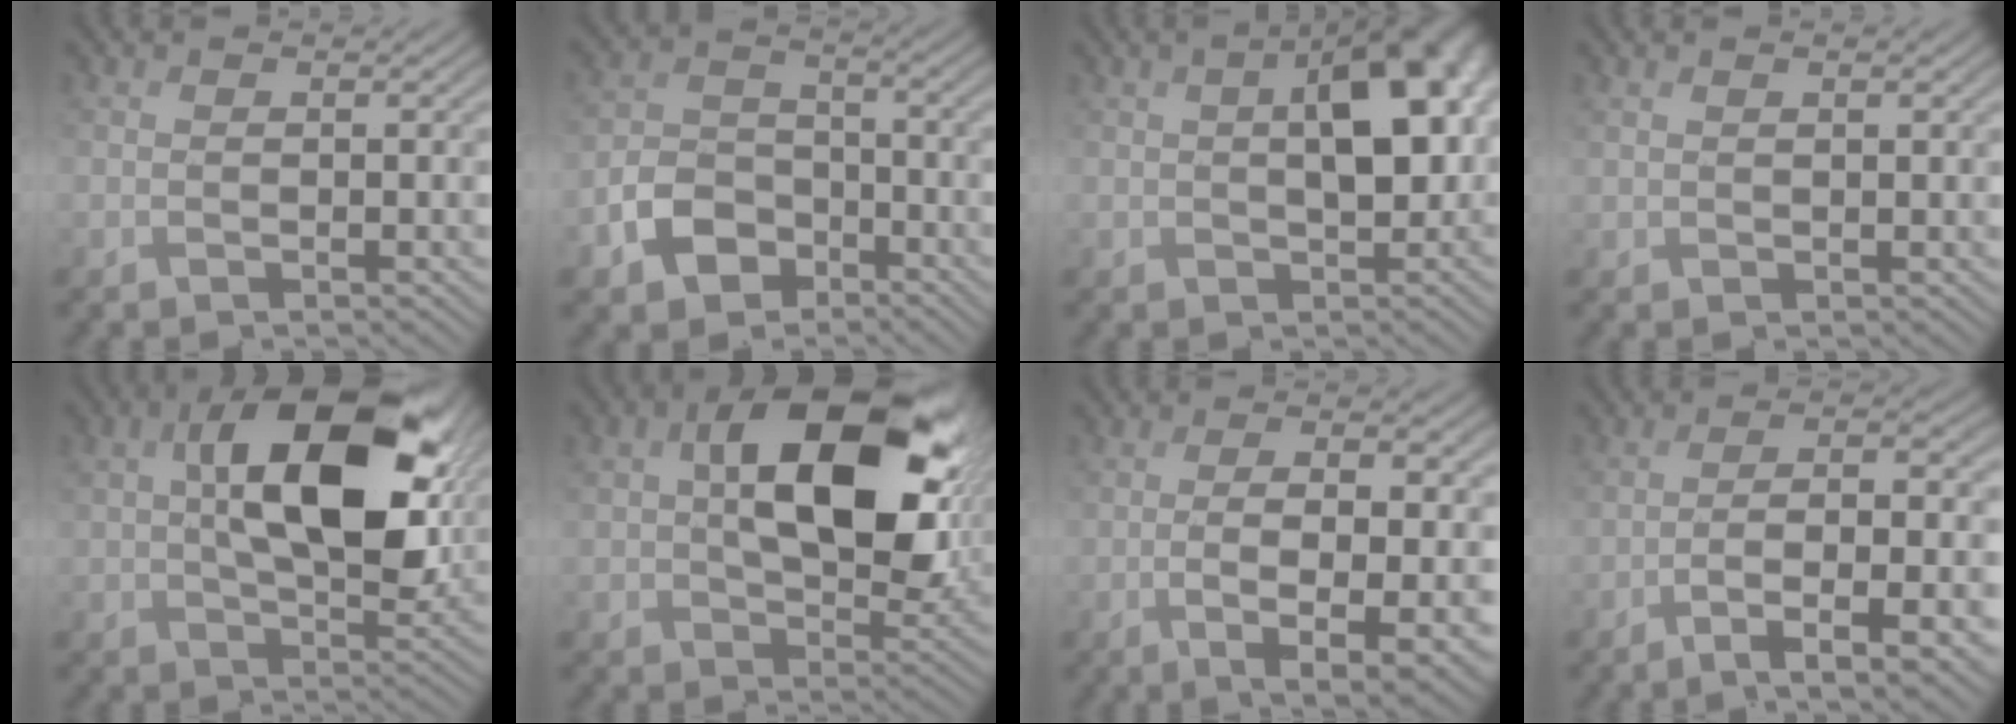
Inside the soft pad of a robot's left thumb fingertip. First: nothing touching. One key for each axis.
{"total": 7.3, "fx": -4.0, "fy": 5.1, "fz": 3.4, "tx": -0.079, "ty": -0.003, "tz": -0.091}
{"total": 8.1, "fx": 1.3, "fy": 4.0, "fz": 6.9, "tx": -0.101, "ty": 0.013, "tz": 0.019}
{"total": 1.1, "fx": 0.9, "fy": 0.4, "fz": 0.6, "tx": -0.017, "ty": 0.000, "tz": 0.019}
{"total": 14.8, "fx": 3.9, "fy": 8.0, "fz": 11.8, "tx": -0.211, "ty": -0.001, "tz": 0.075}
{"total": 16.3, "fx": 4.2, "fy": 10.0, "fz": 12.3, "tx": -0.211, "ty": -0.009, "tz": 0.086}
{"total": 8.6, "fx": -1.0, "fy": 3.0, "fz": 8.0, "tx": -0.146, "ty": -0.014, "tz": -0.007}
{"total": 10.7, "fx": -5.1, "fy": 2.7, "fz": 9.1, "tx": -0.135, "ty": 0.005, "tz": -0.075}